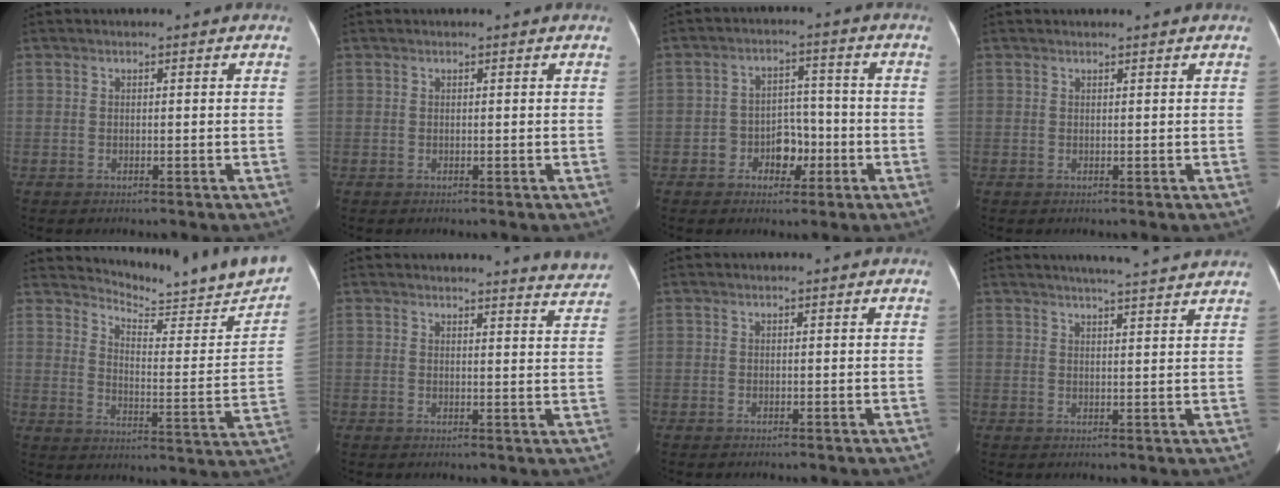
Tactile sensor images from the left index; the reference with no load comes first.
{"total": 0.5, "force": [0.5, 0.0, 0.1], "torque": [-0.001, 0.002, 0.006]}
{"total": 5.3, "force": [-2.1, 3.7, 3.1], "torque": [-0.050, 0.019, -0.033]}
{"total": 1.3, "force": [1.3, 0.2, 0.2], "torque": [-0.008, 0.013, 0.016]}
{"total": 18.9, "force": [18.2, 0.7, 5.2], "torque": [-0.078, -0.099, 0.226]}
{"total": 6.8, "force": [6.8, 0.3, 0.6], "torque": [0.001, -0.031, 0.054]}
{"total": 0.0}
{"total": 10.6, "force": [9.7, 0.0, 4.4], "torque": [-0.064, 0.016, 0.113]}